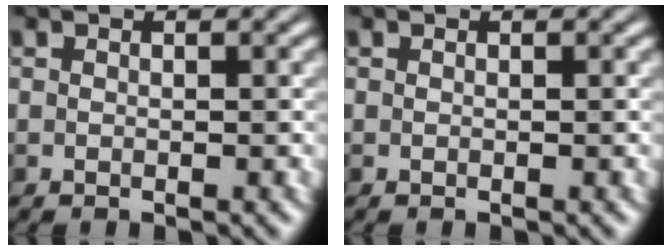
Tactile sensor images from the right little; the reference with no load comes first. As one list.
[{"total": 0.0}]